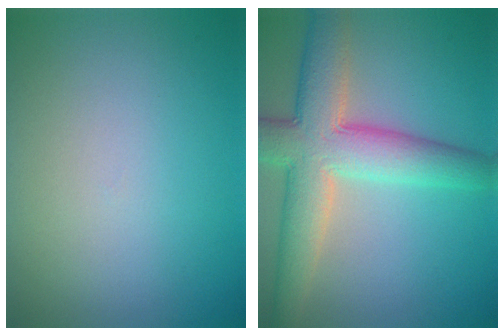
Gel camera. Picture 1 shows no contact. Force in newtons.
{"total": 8.2, "press": 8.2, "slide": 0.5}